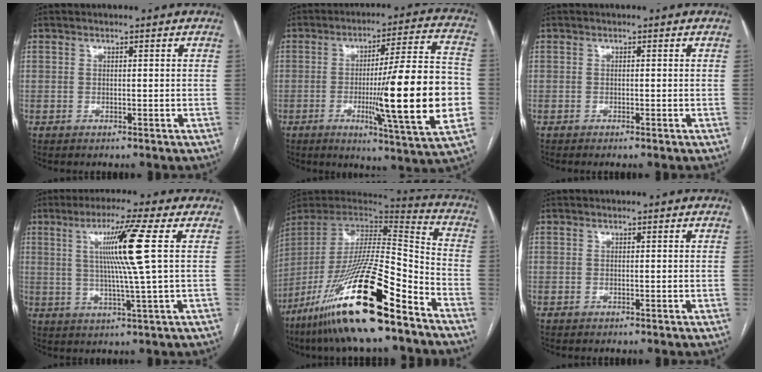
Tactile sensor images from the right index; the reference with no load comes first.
{"total": 20.7, "force": [-3.6, 0.2, 20.4], "torque": [-0.281, -0.006, -0.052]}
{"total": 0.5, "force": [-0.4, -0.1, 0.4], "torque": [-0.007, 0.001, -0.007]}
{"total": 9.8, "force": [2.3, -2.1, 9.3], "torque": [-0.163, -0.001, 0.049]}
{"total": 26.5, "force": [-16.7, 3.1, 20.3], "torque": [-0.377, -0.045, -0.303]}
{"total": 0.0}